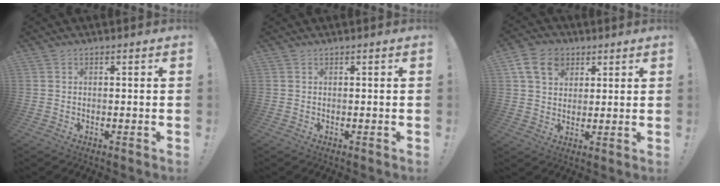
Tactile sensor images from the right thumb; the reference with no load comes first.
{"total": 0.0}
{"total": 10.7, "force": [4.7, 8.0, 5.2], "torque": [-0.080, -0.010, 0.092]}